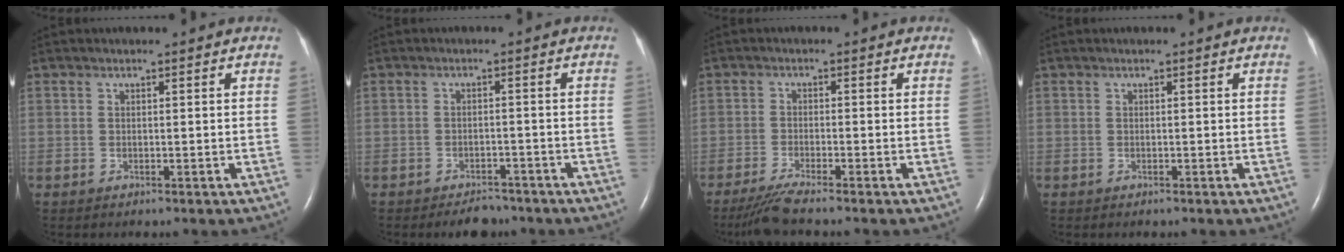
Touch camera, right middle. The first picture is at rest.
{"total": 3.7, "force": [-3.2, 1.5, 1.1], "torque": [-0.018, 0.001, -0.044]}
{"total": 4.1, "force": [-3.5, -0.7, 2.0], "torque": [-0.046, -0.017, -0.071]}
{"total": 0.0}